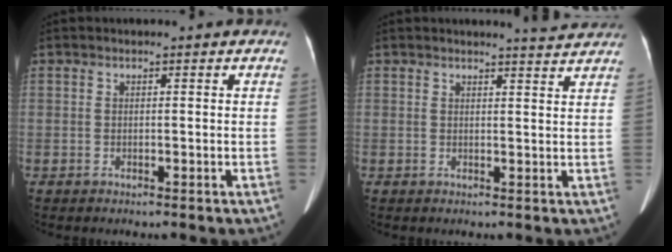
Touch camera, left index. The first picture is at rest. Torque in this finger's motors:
{"motor_torque": [-0.68, -1.23, -0.03, 0.01]}